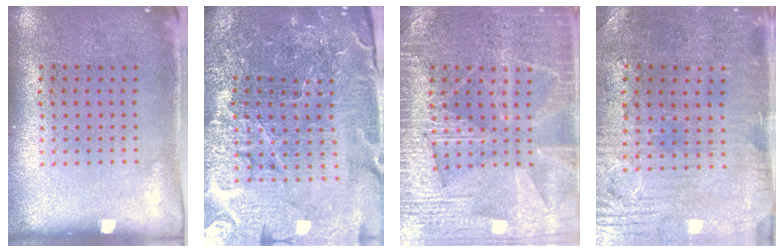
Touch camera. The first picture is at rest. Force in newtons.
{"total": 6.1, "press": 5.4, "slide": 2.7}
{"total": 4.0, "press": 4.0, "slide": 0.6}
{"total": 1.3, "press": 1.2, "slide": 0.6}